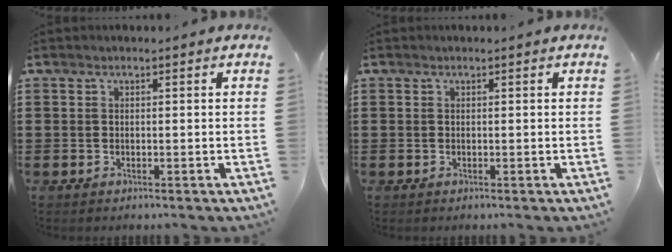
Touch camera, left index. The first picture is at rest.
{"total": 0.0}